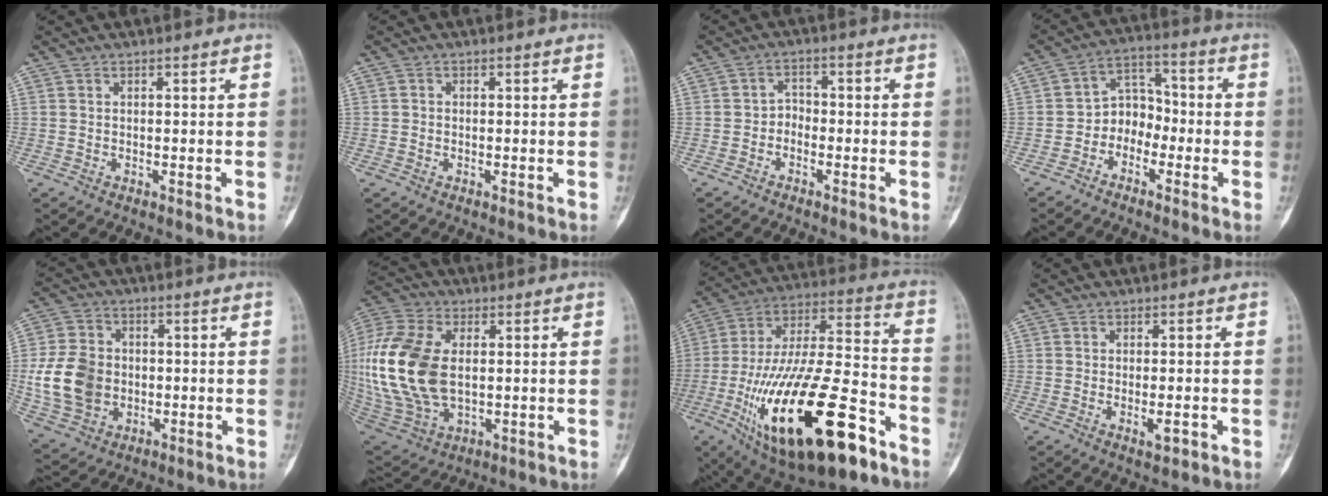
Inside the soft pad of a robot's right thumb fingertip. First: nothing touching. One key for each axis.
{"total": 0.7, "fx": -0.1, "fy": 0.7, "fz": 0.2, "tx": -0.001, "ty": 0.003, "tz": -0.004}
{"total": 2.5, "fx": -1.4, "fy": 1.9, "fz": 1.0, "tx": 0.005, "ty": 0.018, "tz": -0.034}
{"total": 6.9, "fx": -2.7, "fy": 5.5, "fz": 3.2, "tx": -0.017, "ty": 0.043, "tz": -0.062}
{"total": 12.9, "fx": -1.0, "fy": 10.4, "fz": 7.7, "tx": -0.134, "ty": 0.008, "tz": -0.012}
{"total": 22.4, "fx": 1.2, "fy": 13.7, "fz": 17.6, "tx": -0.397, "ty": -0.010, "tz": 0.032}
{"total": 32.5, "fx": -14.4, "fy": 12.0, "fz": 26.6, "tx": -0.508, "ty": 0.049, "tz": -0.229}
{"total": 2.9, "fx": -1.0, "fy": 1.1, "fz": 2.5, "tx": -0.042, "ty": -0.001, "tz": -0.010}